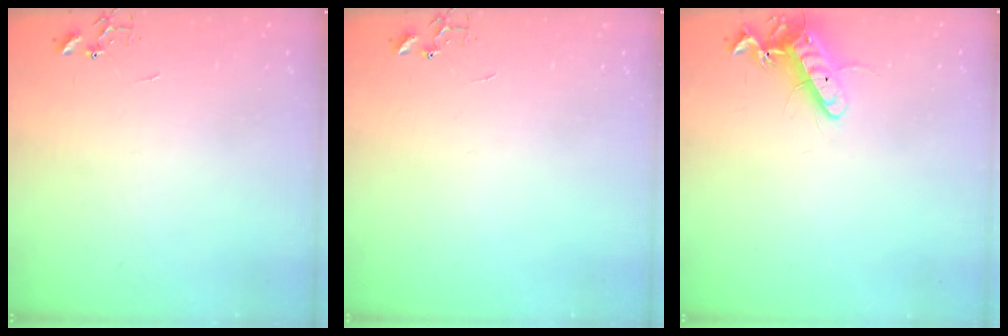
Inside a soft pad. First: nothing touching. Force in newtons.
{"total": 0.0}
{"total": 12.5, "press": 12.4, "slide": 1.0}